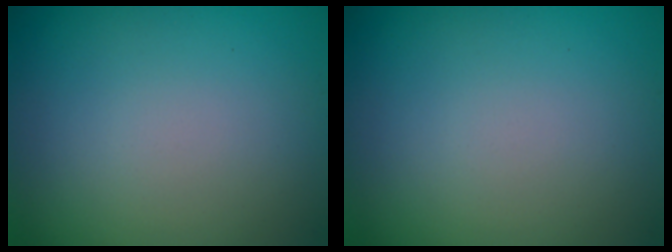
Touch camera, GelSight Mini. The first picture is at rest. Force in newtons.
{"total": 0.0}